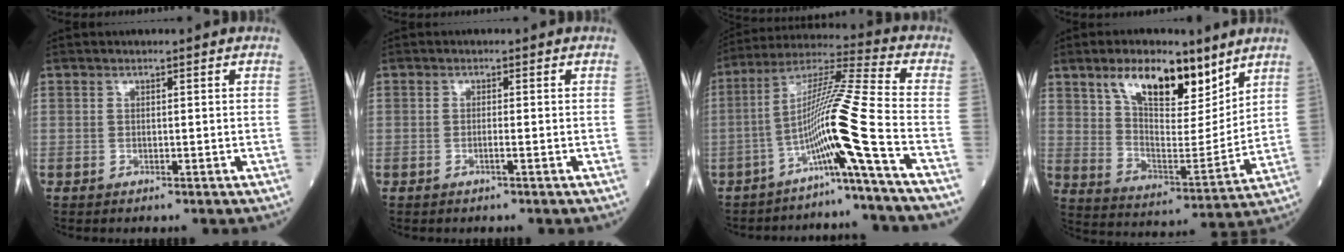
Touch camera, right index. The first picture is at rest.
{"total": 0.7, "force": [-0.4, -0.1, 0.6], "torque": [-0.009, 0.001, -0.008]}
{"total": 12.4, "force": [-5.9, -3.5, 10.3], "torque": [-0.197, 0.012, -0.111]}
{"total": 14.6, "force": [9.4, 5.4, 9.9], "torque": [-0.164, 0.000, 0.170]}